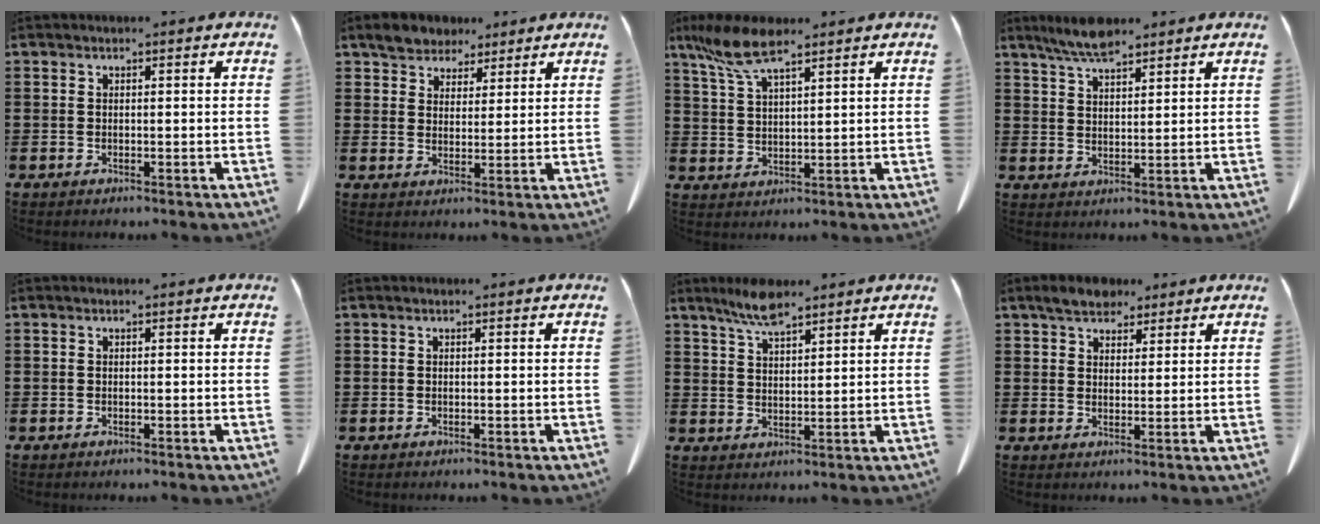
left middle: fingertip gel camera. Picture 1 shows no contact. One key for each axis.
{"total": 4.5, "fx": 3.8, "fy": 2.3, "fz": 0.4, "tx": -0.027, "ty": 0.000, "tz": 0.074}
{"total": 7.5, "fx": 5.2, "fy": 1.8, "fz": 5.1, "tx": -0.126, "ty": -0.009, "tz": 0.092}
{"total": 5.1, "fx": 4.3, "fy": 1.2, "fz": 2.5, "tx": -0.060, "ty": -0.010, "tz": 0.079}
{"total": 0.0}
{"total": 0.0}
{"total": 5.3, "fx": 4.3, "fy": 1.2, "fz": 3.0, "tx": -0.069, "ty": -0.006, "tz": 0.077}
{"total": 4.5, "fx": 3.7, "fy": 2.0, "fz": 1.5, "tx": -0.033, "ty": -0.003, "tz": 0.068}